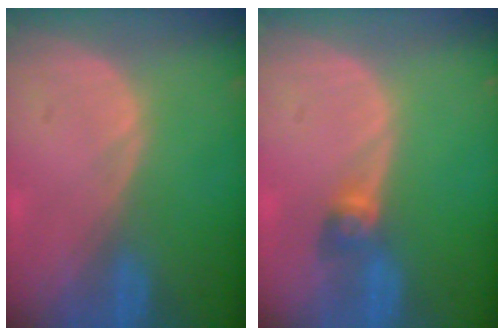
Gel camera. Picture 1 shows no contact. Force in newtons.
{"total": 2.7, "press": 2.5, "slide": 0.9}